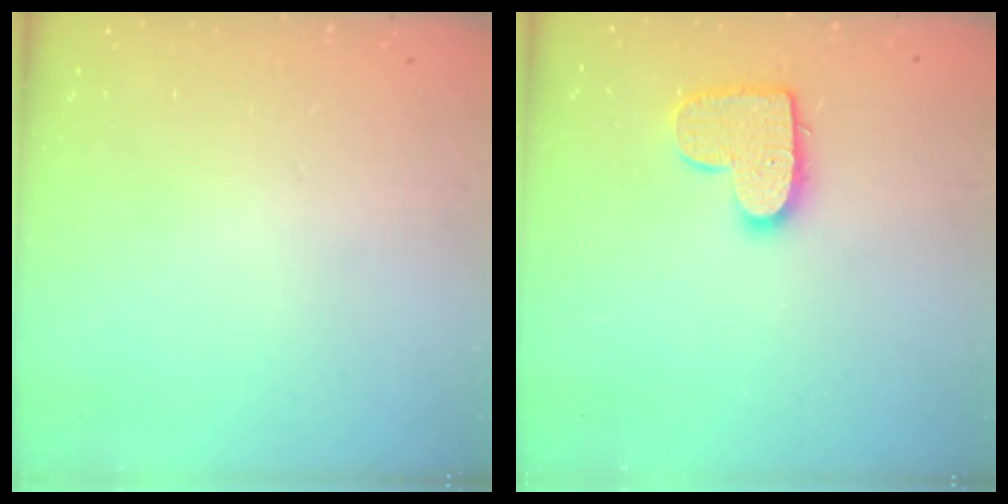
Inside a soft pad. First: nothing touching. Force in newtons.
{"total": 12.0, "press": 12.0, "slide": 0.8}